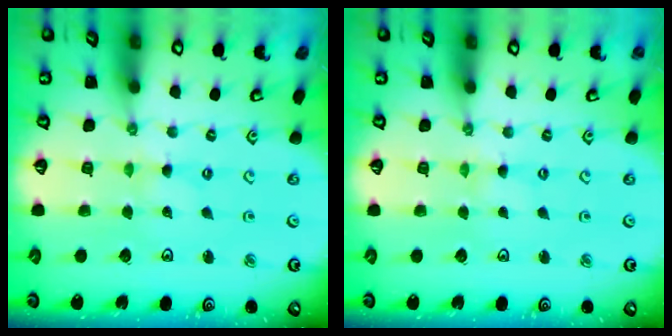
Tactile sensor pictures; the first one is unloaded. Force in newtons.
{"total": 0.0}